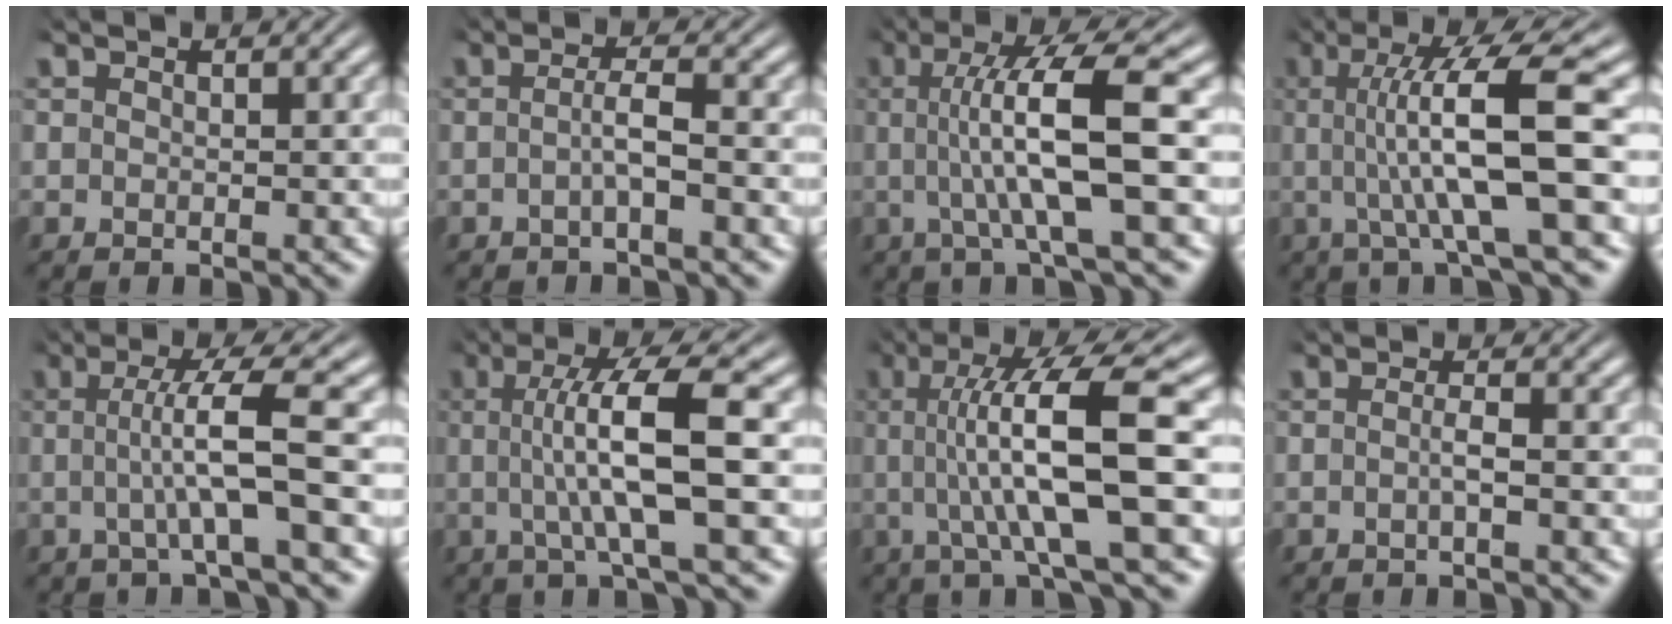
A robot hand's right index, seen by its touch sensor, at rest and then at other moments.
{"total": 2.1, "force": [-1.0, -0.3, 1.8], "torque": [-0.033, -0.001, -0.017]}
{"total": 7.9, "force": [1.4, 0.9, 7.8], "torque": [-0.134, 0.009, 0.020]}
{"total": 8.8, "force": [1.6, 1.3, 8.6], "torque": [-0.142, 0.014, 0.021]}
{"total": 4.7, "force": [0.5, 0.0, 4.7], "torque": [-0.077, 0.007, 0.006]}
{"total": 7.0, "force": [1.1, 0.5, 6.9], "torque": [-0.119, 0.006, 0.015]}
{"total": 9.6, "force": [1.7, 1.8, 9.2], "torque": [-0.153, 0.014, 0.023]}
{"total": 1.3, "force": [-0.7, -0.3, 1.1], "torque": [-0.023, -0.002, -0.012]}